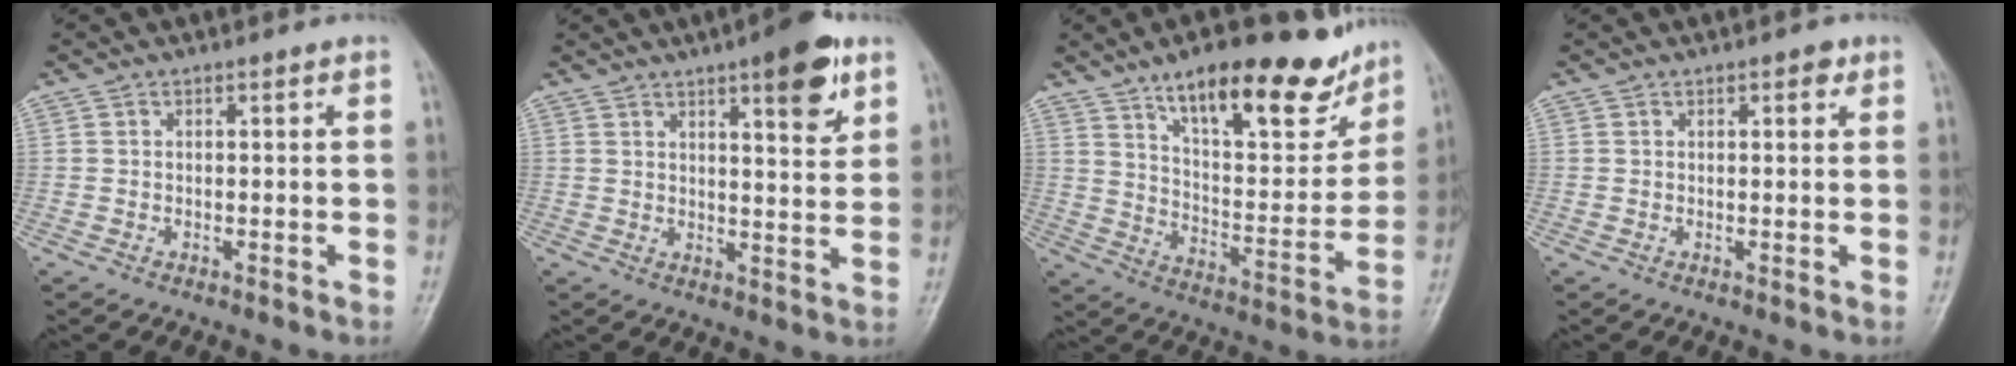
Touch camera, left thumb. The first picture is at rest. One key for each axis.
{"total": 10.3, "fx": 5.7, "fy": 2.8, "fz": 8.1, "tx": -0.094, "ty": -0.027, "tz": 0.075}
{"total": 22.2, "fx": 14.8, "fy": 7.8, "fz": 14.5, "tx": -0.165, "ty": -0.066, "tz": 0.232}
{"total": 2.0, "fx": 1.1, "fy": 0.9, "fz": 1.4, "tx": -0.012, "ty": -0.002, "tz": 0.011}